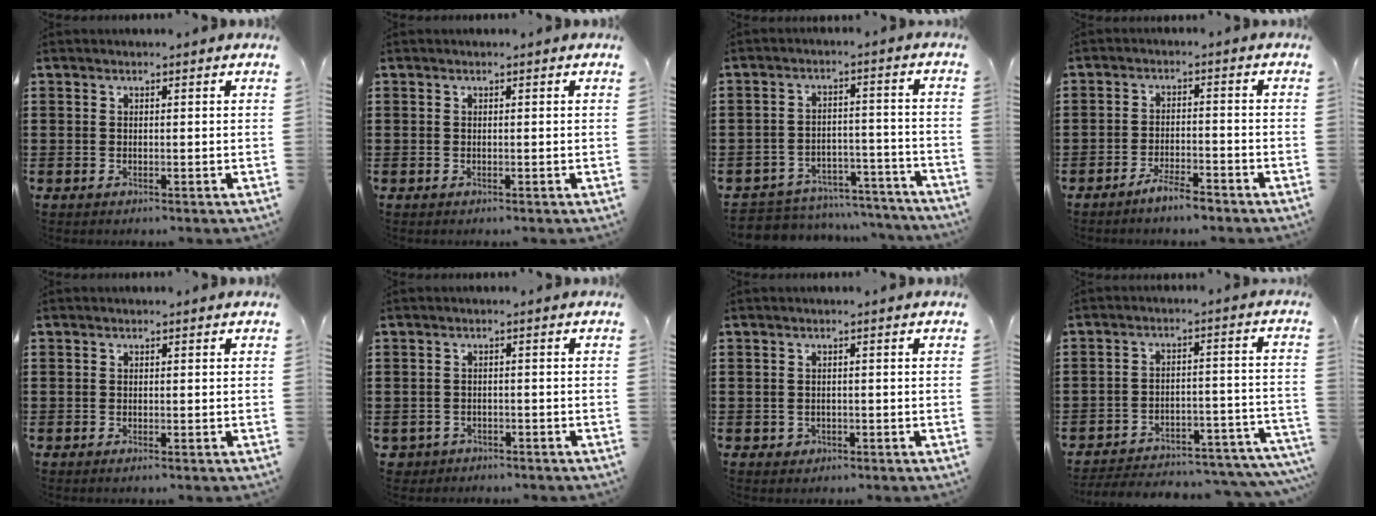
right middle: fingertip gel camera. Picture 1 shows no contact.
{"total": 0.0}
{"total": 5.9, "force": [-5.8, 0.9, 0.3], "torque": [-0.011, 0.015, -0.119]}
{"total": 3.8, "force": [-3.5, 0.5, 1.5], "torque": [-0.033, 0.005, -0.068]}
{"total": 0.0}
{"total": 1.7, "force": [-1.5, 0.6, -0.2], "torque": [-0.006, -0.001, -0.037]}
{"total": 0.8, "force": [-0.3, 0.7, 0.3], "torque": [-0.009, 0.004, -0.006]}
{"total": 4.5, "force": [-4.4, 0.7, 1.1], "torque": [-0.025, 0.000, -0.091]}